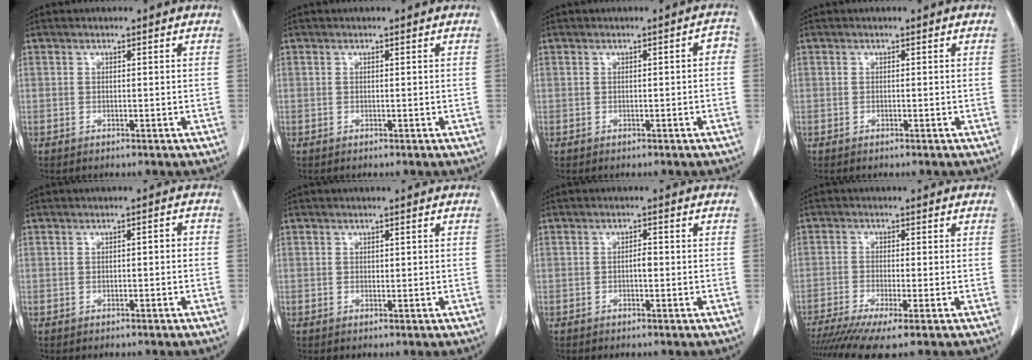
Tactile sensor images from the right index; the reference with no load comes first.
{"total": 0.0}
{"total": 1.5, "force": [-0.2, 0.5, 1.4], "torque": [-0.009, 0.008, -0.004]}
{"total": 0.0}
{"total": 1.3, "force": [-0.3, 0.5, 1.2], "torque": [-0.017, 0.005, -0.002]}
{"total": 0.6, "force": [0.2, 0.4, 0.4], "torque": [-0.003, -0.001, 0.005]}
{"total": 1.2, "force": [-0.2, 0.4, 1.1], "torque": [-0.017, 0.003, -0.005]}
{"total": 9.4, "force": [-6.6, 0.4, 6.6], "torque": [-0.107, -0.014, -0.110]}